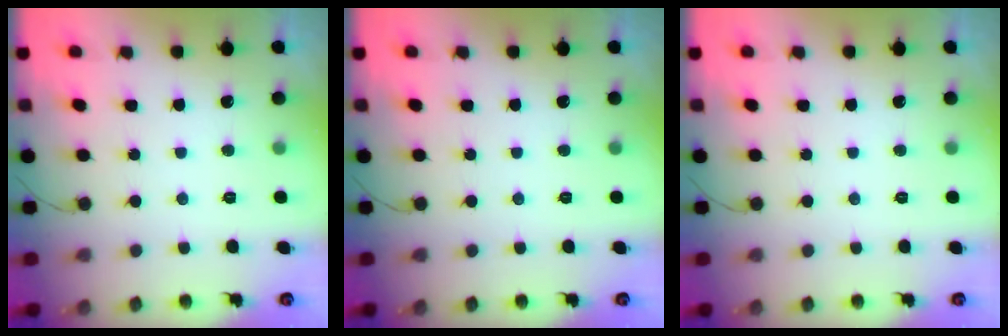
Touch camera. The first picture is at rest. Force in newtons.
{"total": 0.0}
{"total": 0.0}